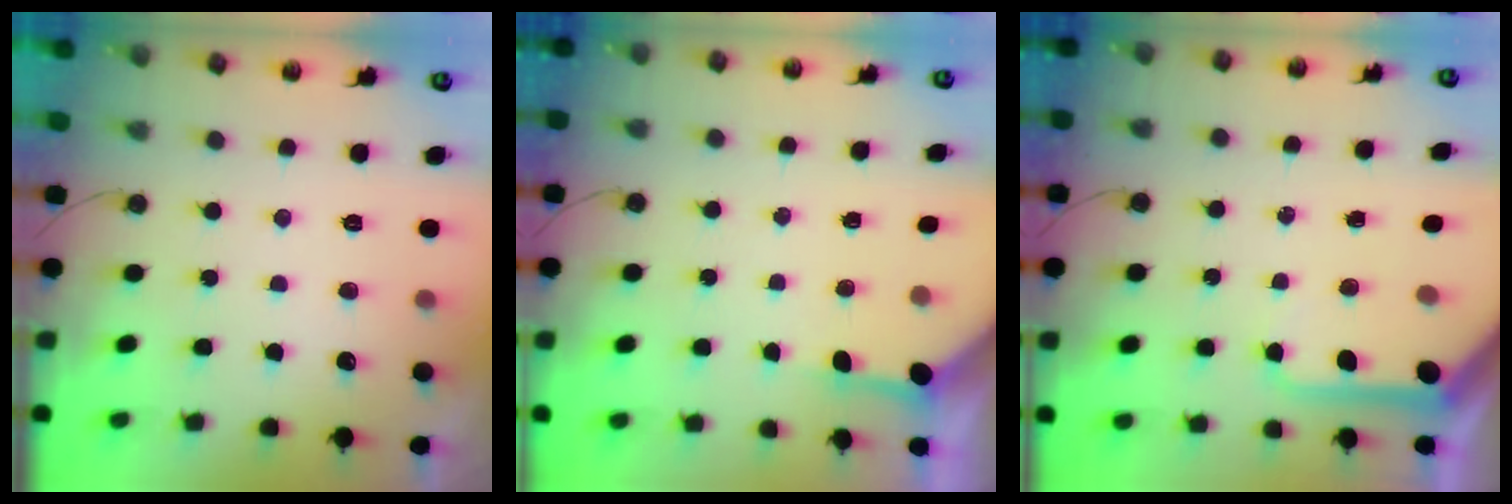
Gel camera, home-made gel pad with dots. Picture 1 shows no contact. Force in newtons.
{"total": 3.2, "press": 3.2, "slide": 0.5}
{"total": 9.2, "press": 9.1, "slide": 1.0}